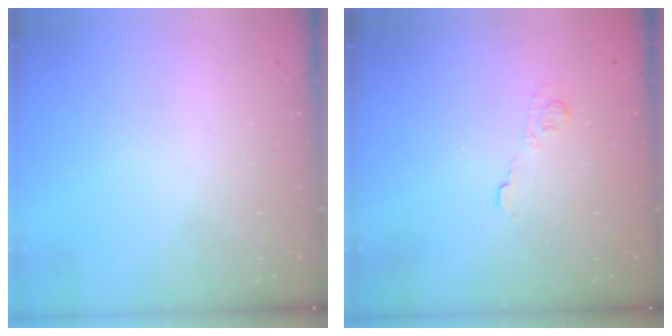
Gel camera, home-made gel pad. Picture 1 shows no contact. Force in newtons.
{"total": 5.2, "press": 5.1, "slide": 0.9}